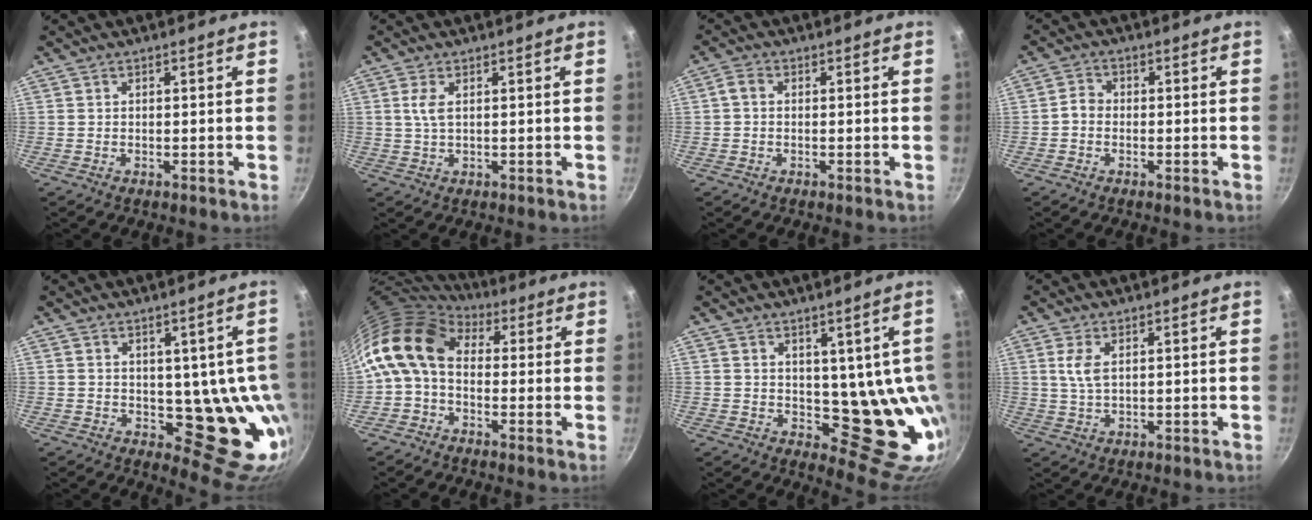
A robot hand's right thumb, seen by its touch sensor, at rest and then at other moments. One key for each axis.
{"total": 2.8, "fx": 0.8, "fy": 1.1, "fz": 2.4, "tx": -0.053, "ty": -0.002, "tz": 0.018}
{"total": 1.9, "fx": 0.0, "fy": 1.3, "fz": 1.5, "tx": -0.036, "ty": 0.009, "tz": -0.004}
{"total": 2.4, "fx": -0.7, "fy": 2.0, "fz": 1.2, "tx": -0.017, "ty": 0.015, "tz": -0.021}
{"total": 13.7, "fx": 0.5, "fy": 7.3, "fz": 11.5, "tx": -0.083, "ty": -0.024, "tz": 0.019}
{"total": 12.2, "fx": 0.9, "fy": 8.6, "fz": 8.6, "tx": -0.153, "ty": 0.024, "tz": -0.008}
{"total": 11.9, "fx": 1.9, "fy": 6.5, "fz": 9.8, "tx": -0.087, "ty": -0.037, "tz": 0.041}
{"total": 3.7, "fx": 1.2, "fy": 1.6, "fz": 3.1, "tx": -0.064, "ty": -0.008, "tz": 0.027}